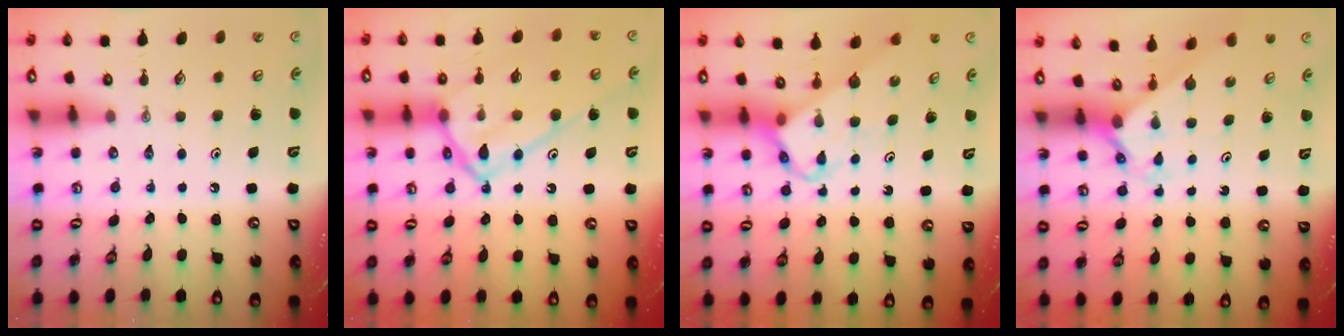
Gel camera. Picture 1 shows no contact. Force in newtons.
{"total": 16.7, "press": 16.7, "slide": 1.4}
{"total": 3.6, "press": 3.6, "slide": 0.1}
{"total": 2.0, "press": 2.0, "slide": 0.2}